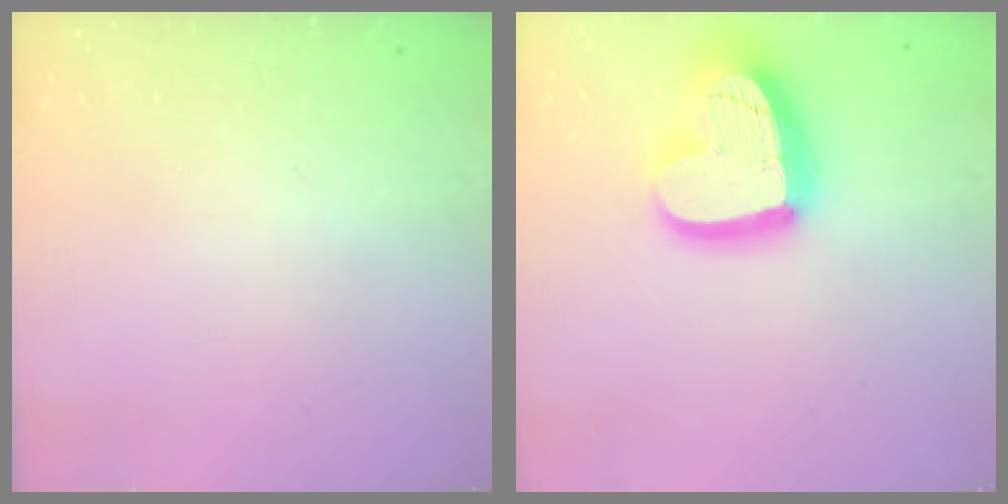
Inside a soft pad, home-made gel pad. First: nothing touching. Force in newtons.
{"total": 20.4, "press": 20.3, "slide": 1.7}